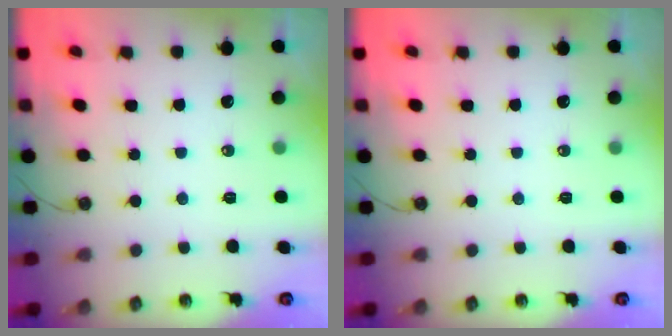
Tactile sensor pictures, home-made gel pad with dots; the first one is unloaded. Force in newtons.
{"total": 0.0}